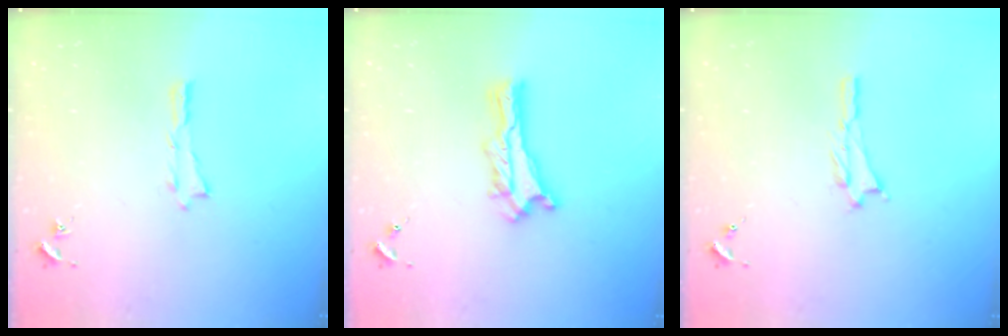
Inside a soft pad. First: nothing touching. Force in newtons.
{"total": 1.2, "press": 1.2, "slide": 0.2}
{"total": 0.8, "press": 0.8, "slide": 0.2}